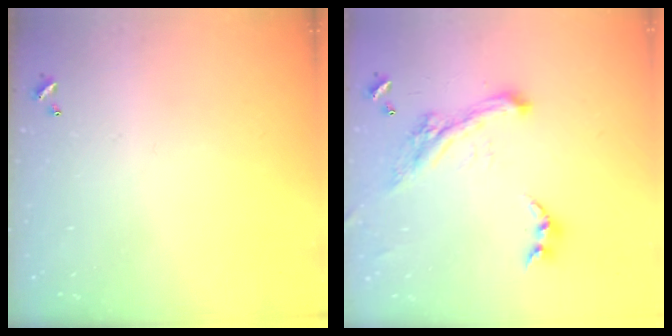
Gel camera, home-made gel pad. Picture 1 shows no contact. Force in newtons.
{"total": 3.2, "press": 2.9, "slide": 1.2}